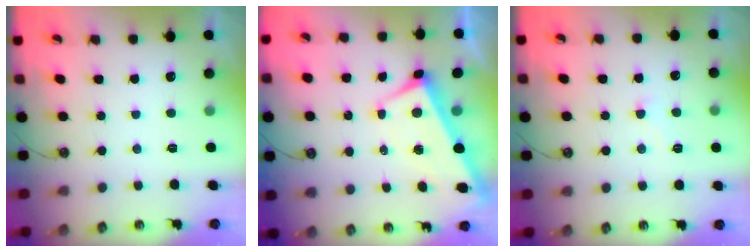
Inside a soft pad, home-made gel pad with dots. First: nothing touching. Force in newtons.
{"total": 2.7, "press": 2.5, "slide": 0.9}
{"total": 2.8, "press": 2.7, "slide": 0.7}